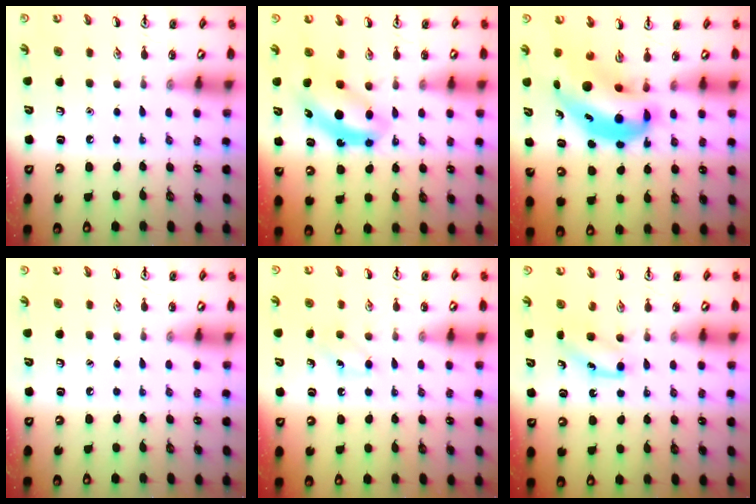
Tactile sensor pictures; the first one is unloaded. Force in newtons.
{"total": 5.7, "press": 5.6, "slide": 1.3}
{"total": 10.1, "press": 9.6, "slide": 3.2}
{"total": 0.0}
{"total": 3.5, "press": 3.3, "slide": 1.2}
{"total": 3.8, "press": 3.5, "slide": 1.3}